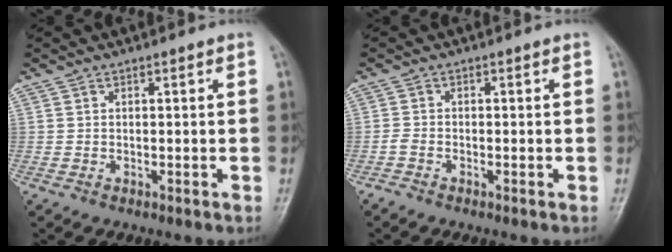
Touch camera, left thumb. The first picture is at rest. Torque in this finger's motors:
{"motor_torque": [-0.16, 0.15, -0.29, -0.05, 0.00]}